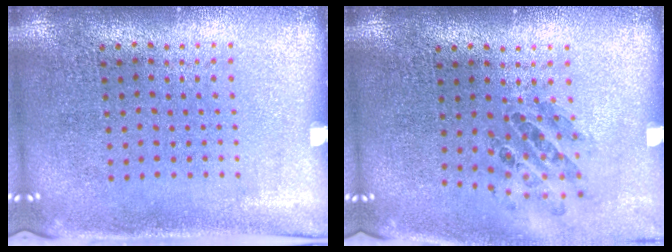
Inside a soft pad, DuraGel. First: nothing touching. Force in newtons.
{"total": 0.9, "press": 0.9, "slide": 0.0}